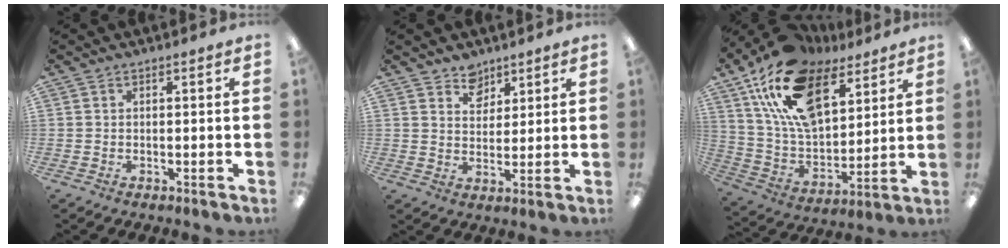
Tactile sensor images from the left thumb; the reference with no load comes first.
{"total": 5.5, "force": [4.5, 3.2, 0.5], "torque": [-0.004, -0.025, 0.081]}
{"total": 21.8, "force": [12.8, 11.5, 13.4], "torque": [-0.264, -0.057, 0.231]}